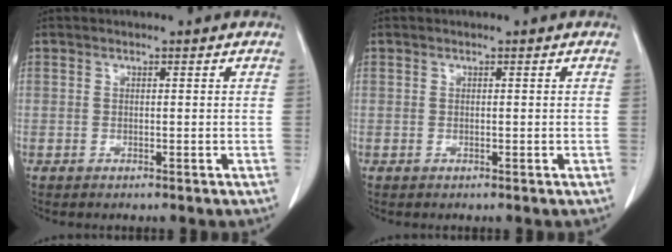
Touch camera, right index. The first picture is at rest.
{"total": 0.0}